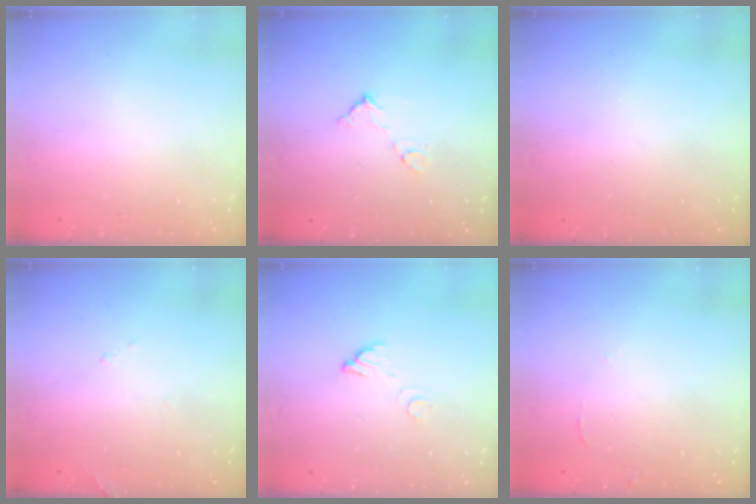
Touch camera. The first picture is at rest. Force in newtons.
{"total": 6.2, "press": 6.2, "slide": 0.3}
{"total": 3.0, "press": 3.0, "slide": 0.1}
{"total": 7.3, "press": 7.3, "slide": 0.3}
{"total": 3.5, "press": 3.5, "slide": 0.2}
{"total": 6.1, "press": 6.1, "slide": 0.4}